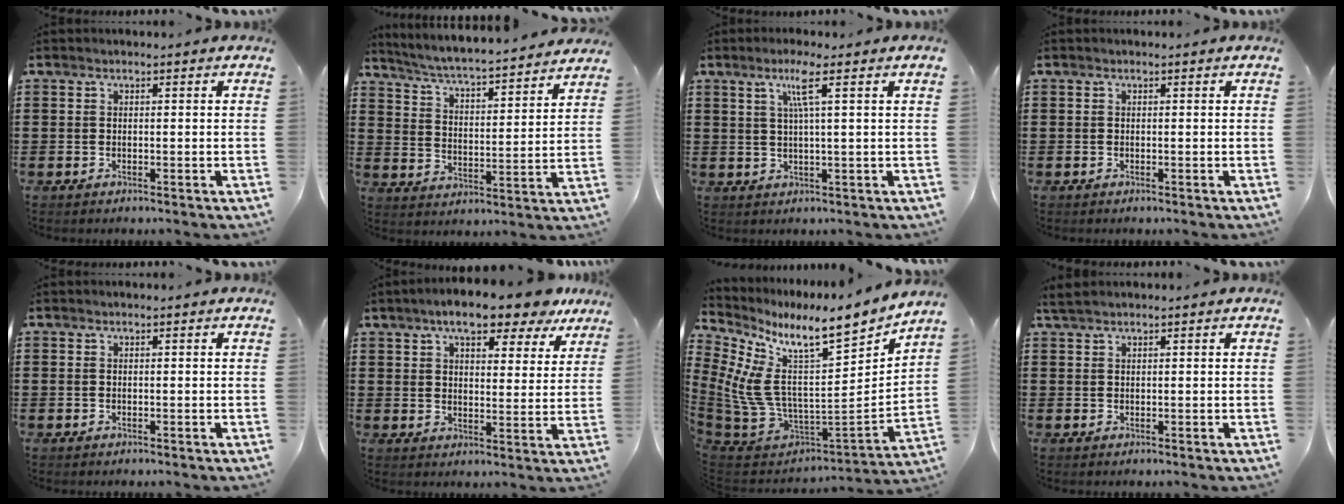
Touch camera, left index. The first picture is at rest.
{"total": 4.5, "force": [4.3, -0.4, 1.2], "torque": [-0.046, -0.037, 0.066]}
{"total": 4.4, "force": [2.1, -0.6, 3.8], "torque": [-0.079, -0.002, 0.032]}
{"total": 0.0}
{"total": 0.0}
{"total": 8.2, "force": [6.8, 2.2, 4.2], "torque": [-0.080, -0.016, 0.118]}
{"total": 13.0, "force": [7.3, 4.0, 10.0], "torque": [-0.215, -0.057, 0.116]}
{"total": 1.4, "force": [1.1, 0.2, 0.8], "torque": [-0.018, 0.001, 0.022]}